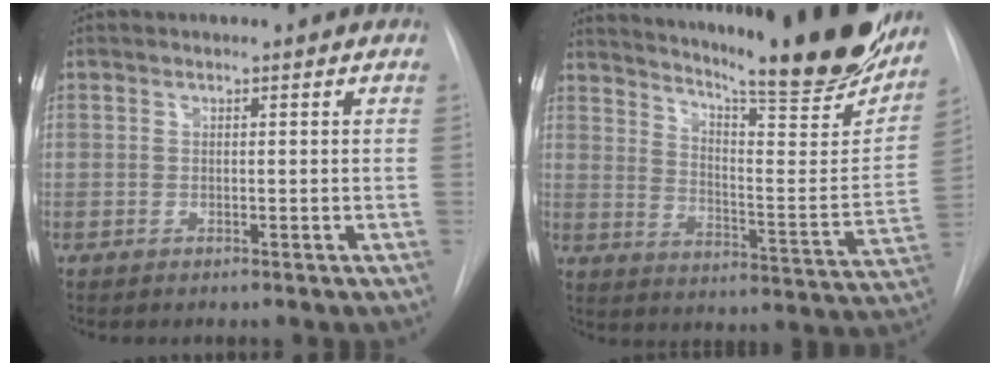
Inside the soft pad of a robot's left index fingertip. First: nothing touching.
{"total": 28.8, "force": [24.0, 2.9, 15.7], "torque": [-0.246, -0.086, 0.315]}